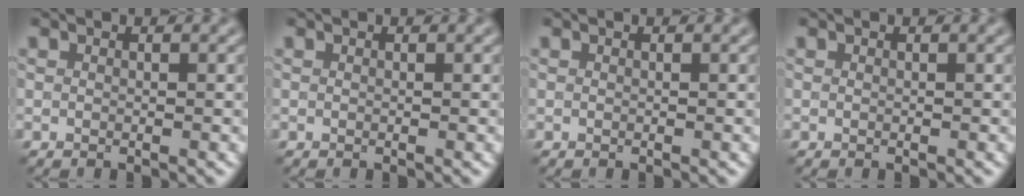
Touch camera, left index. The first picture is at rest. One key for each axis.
{"total": 0.0}
{"total": 0.0}
{"total": 0.0}